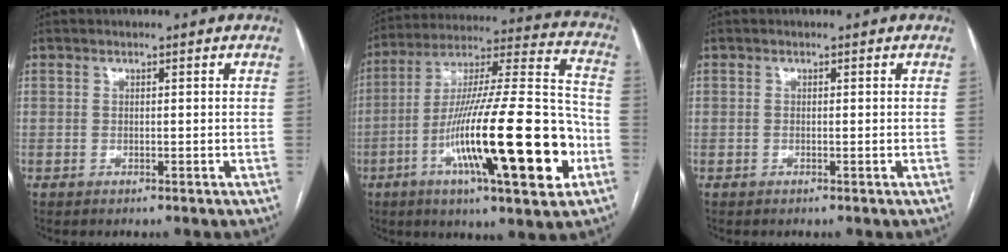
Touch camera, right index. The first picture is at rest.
{"total": 26.1, "force": [-8.3, 3.2, 24.6], "torque": [-0.387, -0.011, -0.131]}
{"total": 0.0}